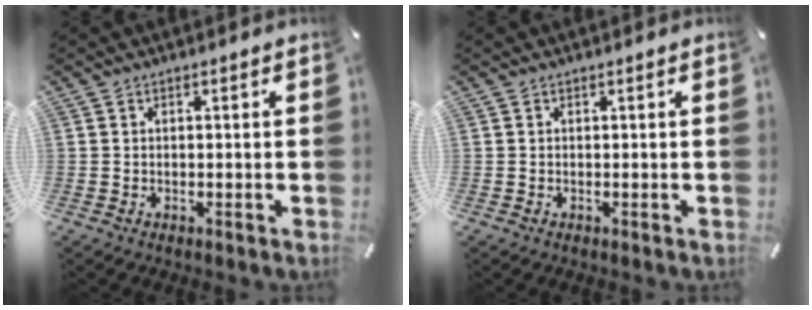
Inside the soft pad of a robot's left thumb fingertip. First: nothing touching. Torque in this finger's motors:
{"motor_torque": [0.02, 0.05, -0.04, 0.09, -0.01]}